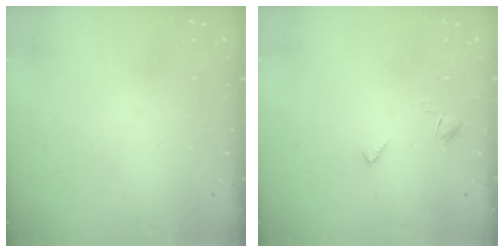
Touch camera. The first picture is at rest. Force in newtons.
{"total": 2.9, "press": 2.8, "slide": 0.4}